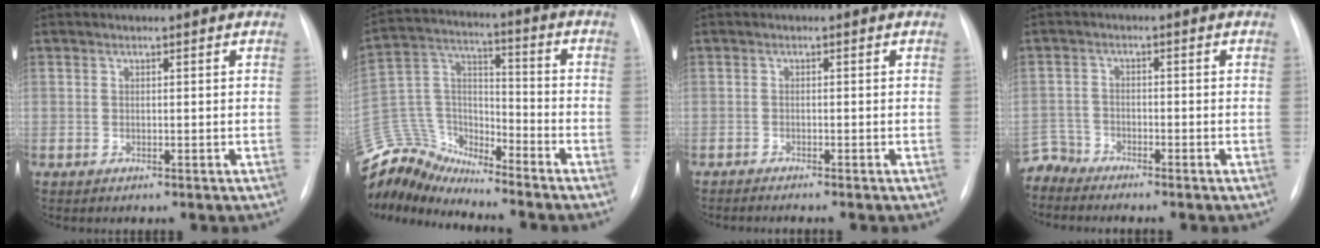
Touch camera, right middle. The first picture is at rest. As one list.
[{"total": 14.4, "force": [-14.2, 2.2, 1.7], "torque": [-0.037, 0.055, -0.270]}, {"total": 2.9, "force": [-2.5, -0.2, 1.4], "torque": [-0.013, -0.002, -0.033]}, {"total": 4.1, "force": [-3.9, 0.0, -1.1], "torque": [0.028, -0.008, -0.075]}]